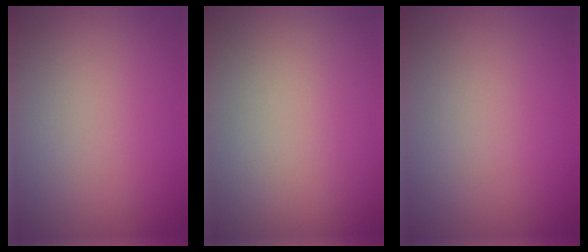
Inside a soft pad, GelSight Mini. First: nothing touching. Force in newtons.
{"total": 0.0}
{"total": 0.0}